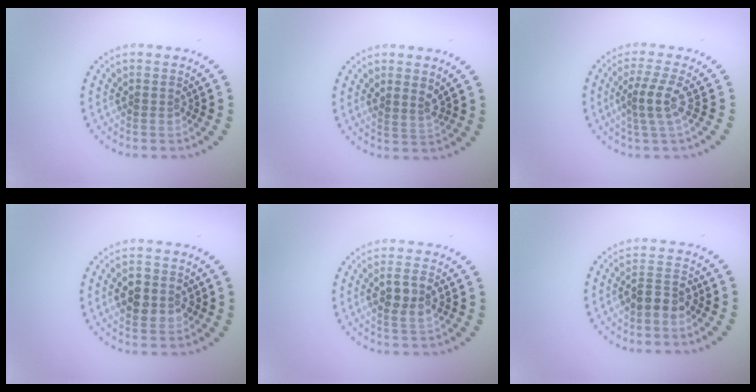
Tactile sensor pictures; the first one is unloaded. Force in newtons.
{"total": 1.6, "press": 1.2, "slide": 1.0}
{"total": 2.8, "press": 2.2, "slide": 1.8}
{"total": 3.9, "press": 3.9, "slide": 0.3}
{"total": 2.7, "press": 2.5, "slide": 0.9}
{"total": 2.4, "press": 2.2, "slide": 1.0}